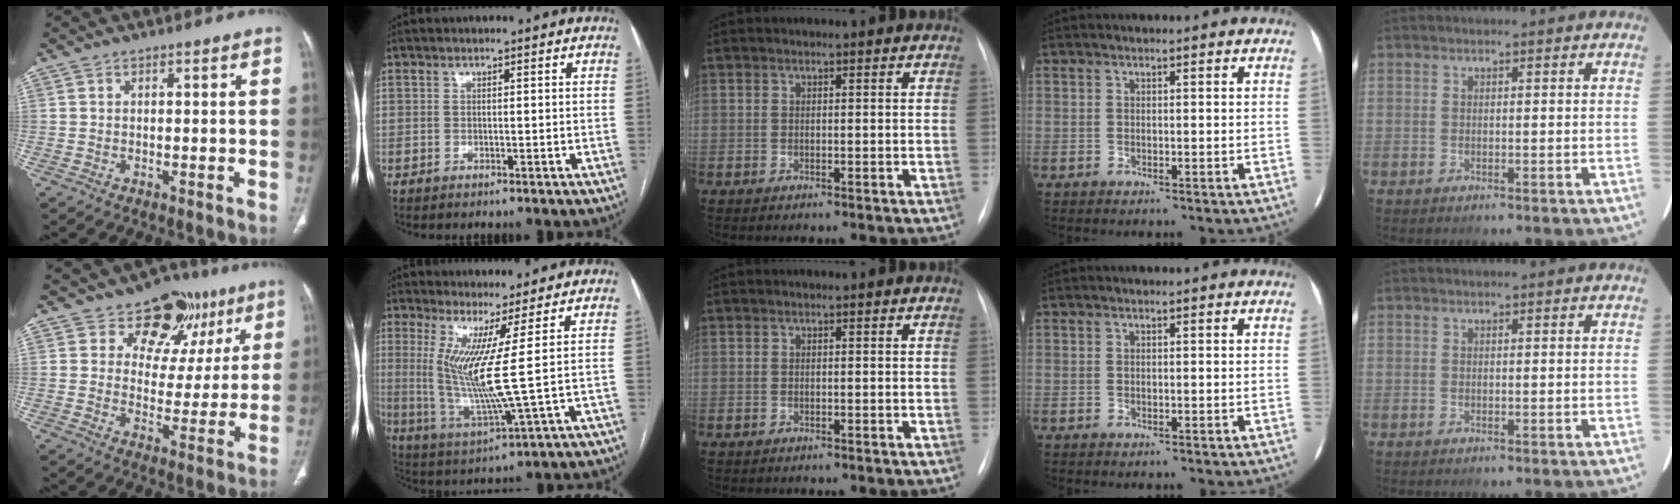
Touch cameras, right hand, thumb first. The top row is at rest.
{"thumb": {"total": 13.0, "force": [7.6, 9.6, 4.5], "torque": [-0.001, -0.021, 0.097]}, "index": {"total": 9.0, "force": [2.4, -2.2, 8.4], "torque": [-0.172, -0.036, 0.055]}}